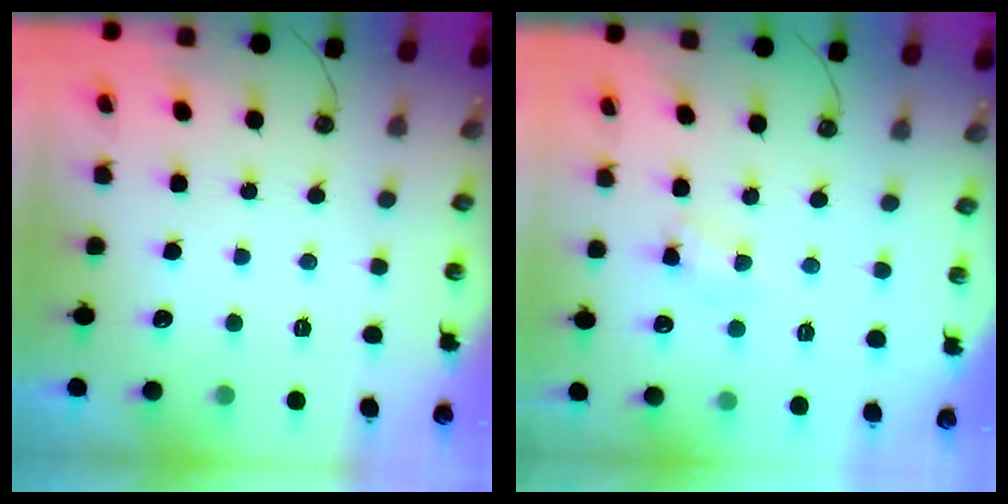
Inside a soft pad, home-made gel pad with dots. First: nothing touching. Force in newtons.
{"total": 5.8, "press": 5.8, "slide": 0.4}